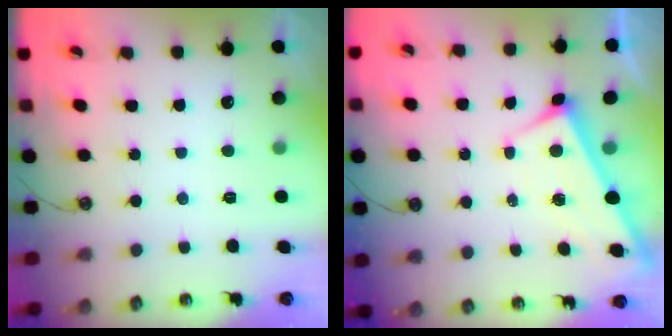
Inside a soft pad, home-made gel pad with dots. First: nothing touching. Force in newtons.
{"total": 2.7, "press": 2.7, "slide": 0.3}